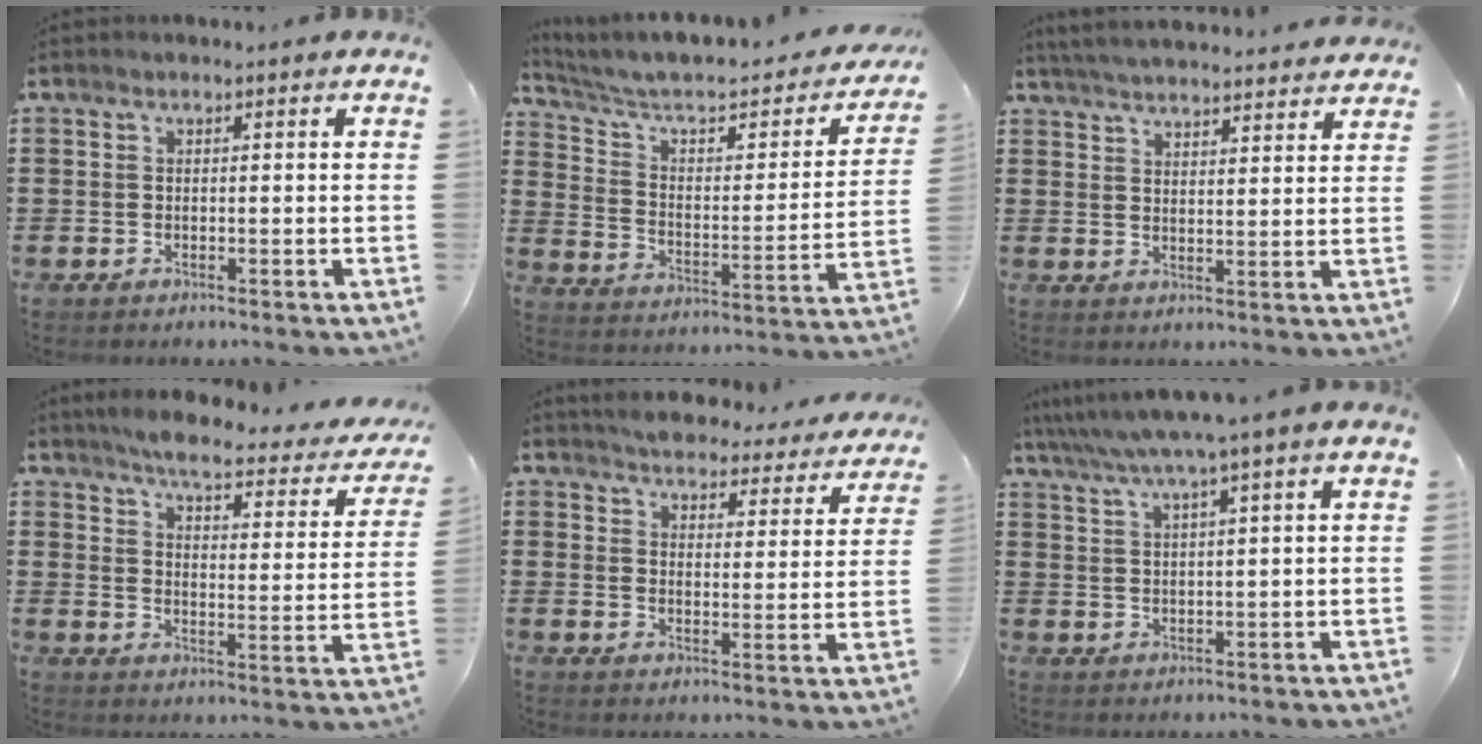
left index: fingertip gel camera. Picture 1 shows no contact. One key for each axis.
{"total": 5.6, "fx": 4.4, "fy": 1.8, "fz": 3.1, "tx": -0.084, "ty": -0.036, "tz": 0.067}
{"total": 4.5, "fx": 4.4, "fy": -0.3, "fz": 0.7, "tx": -0.029, "ty": -0.023, "tz": 0.079}
{"total": 4.6, "fx": 4.1, "fy": 0.1, "fz": 2.1, "tx": -0.056, "ty": -0.033, "tz": 0.062}
{"total": 4.2, "fx": 4.2, "fy": 0.1, "fz": 0.5, "tx": -0.034, "ty": -0.029, "tz": 0.069}
{"total": 4.8, "fx": 3.4, "fy": -0.7, "fz": 3.3, "tx": -0.075, "ty": -0.015, "tz": 0.054}